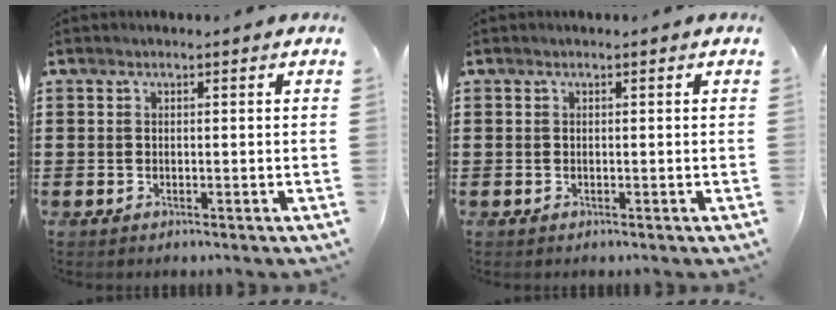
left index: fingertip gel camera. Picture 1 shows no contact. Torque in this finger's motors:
{"motor_torque": [0.00, 0.00, 0.00, 0.00]}